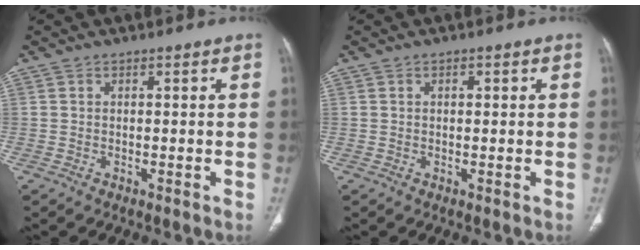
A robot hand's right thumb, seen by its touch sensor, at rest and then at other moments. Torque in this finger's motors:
{"motor_torque": [-0.61, -0.20, -0.21, 0.03, 0.04]}